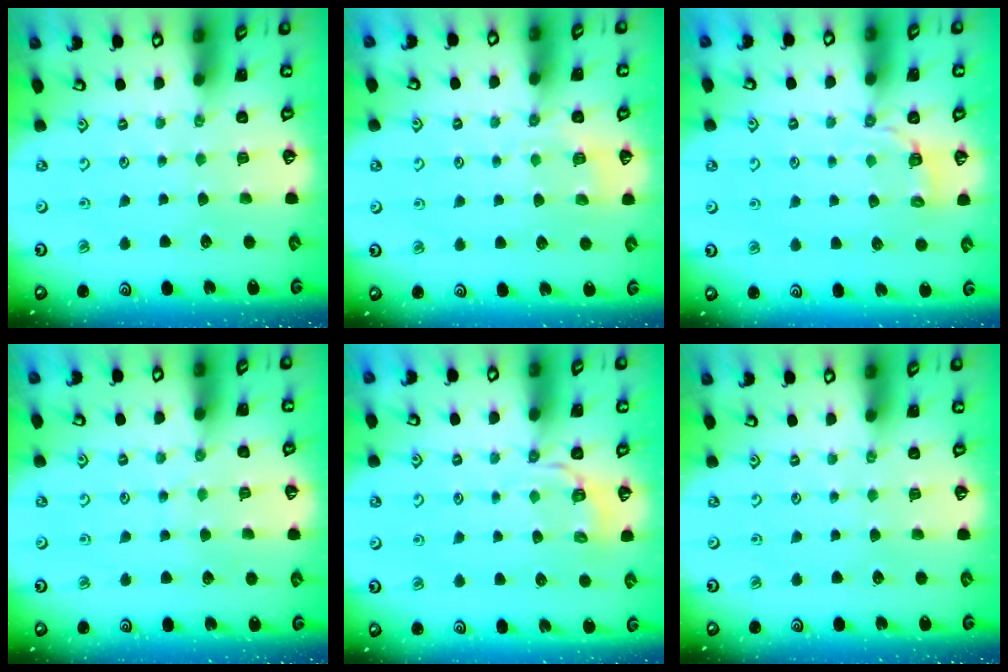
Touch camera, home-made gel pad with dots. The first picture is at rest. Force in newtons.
{"total": 5.1, "press": 4.9, "slide": 1.5}
{"total": 3.0, "press": 1.6, "slide": 2.5}
{"total": 5.3, "press": 5.3, "slide": 0.6}
{"total": 3.4, "press": 2.9, "slide": 1.8}
{"total": 0.0}